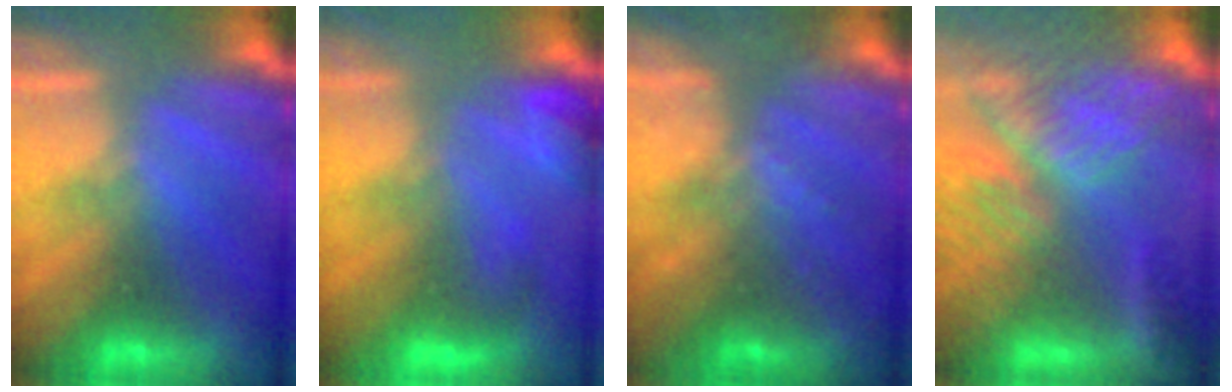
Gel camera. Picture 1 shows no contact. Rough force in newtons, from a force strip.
{"total": 4.8}
{"total": 7.7}
{"total": 7.9}